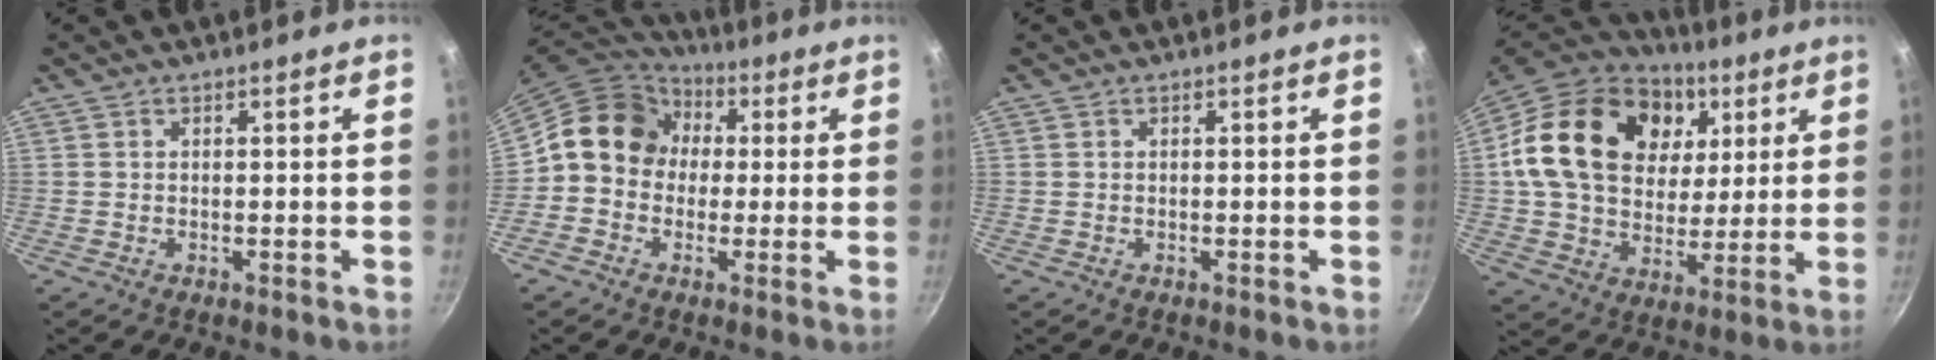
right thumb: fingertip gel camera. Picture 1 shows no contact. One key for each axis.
{"total": 12.8, "fx": 1.2, "fy": 11.1, "fz": 6.2, "tx": -0.067, "ty": 0.030, "tz": -0.005}
{"total": 0.0}
{"total": 26.4, "fx": 8.0, "fy": 19.1, "fz": 16.5, "tx": -0.271, "ty": -0.002, "tz": 0.135}